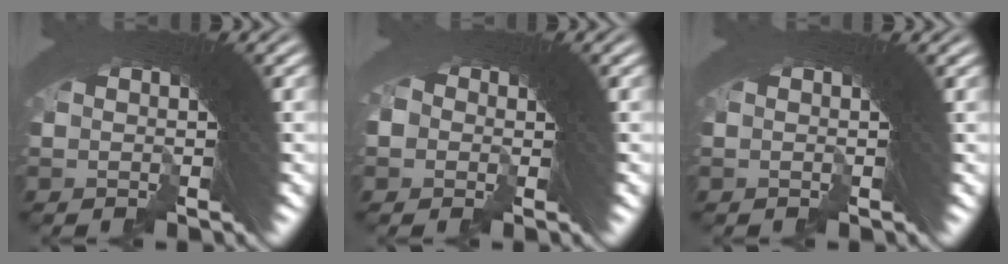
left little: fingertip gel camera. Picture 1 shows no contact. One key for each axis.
{"total": 2.1, "fx": -0.6, "fy": 1.9, "fz": 0.5, "tx": -0.001, "ty": 0.012, "tz": -0.021}
{"total": 0.5, "fx": 0.4, "fy": 0.0, "fz": 0.3, "tx": -0.004, "ty": 0.003, "tz": 0.003}